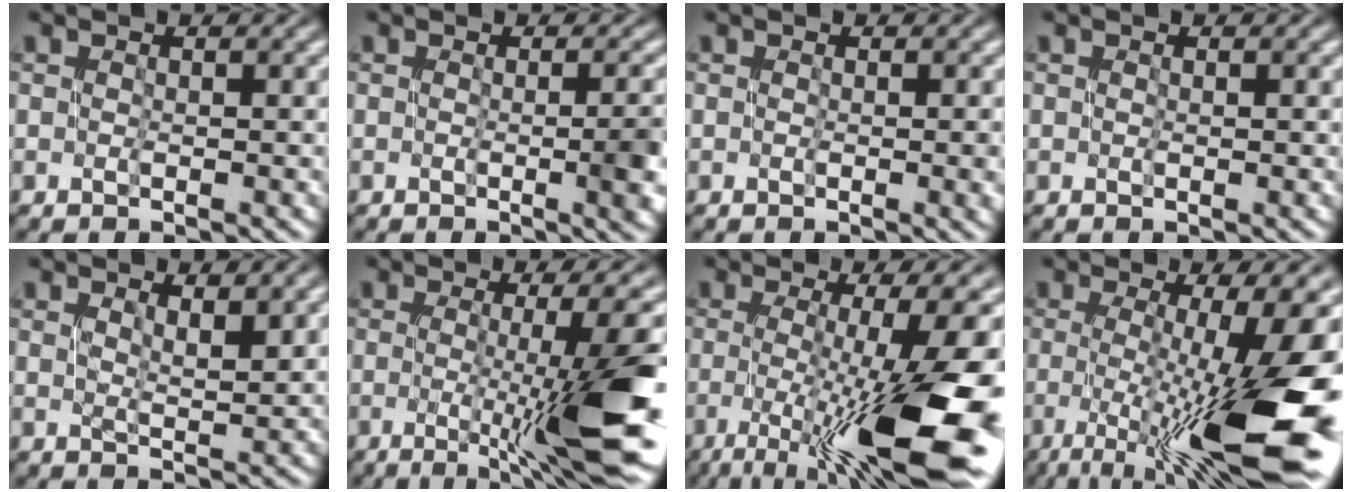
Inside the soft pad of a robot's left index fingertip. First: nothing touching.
{"total": 4.4, "force": [-1.2, 1.4, 4.0], "torque": [-0.048, -0.007, -0.011]}
{"total": 2.2, "force": [-0.4, 0.8, 2.1], "torque": [-0.030, -0.004, -0.005]}
{"total": 0.0}
{"total": 2.2, "force": [1.3, 0.5, 1.7], "torque": [-0.026, -0.002, 0.028]}
{"total": 8.2, "force": [-2.7, 1.3, 7.7], "torque": [-0.112, -0.001, -0.041]}
{"total": 12.5, "force": [-4.8, 3.7, 10.9], "torque": [-0.196, -0.018, -0.073]}
{"total": 14.2, "force": [-4.5, 4.9, 12.6], "torque": [-0.196, -0.010, -0.068]}